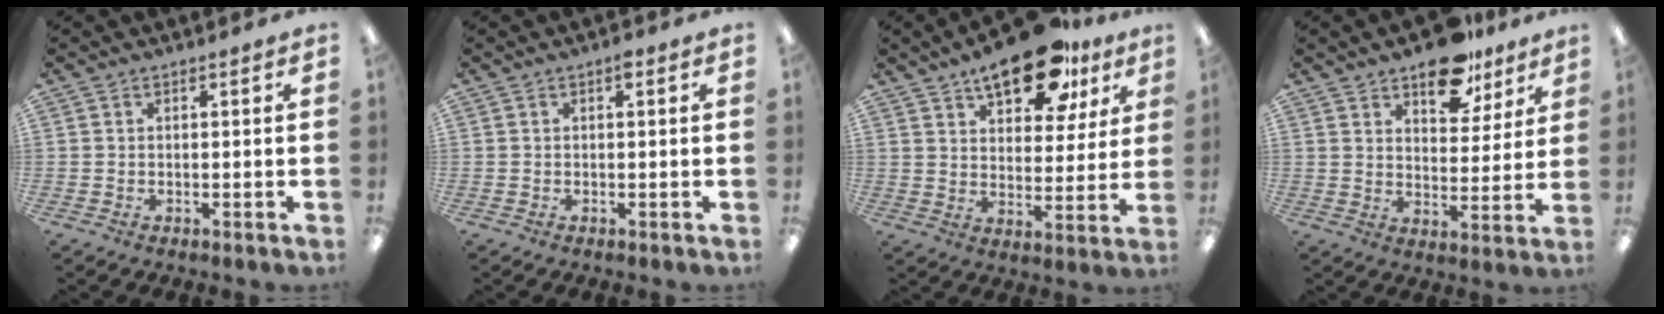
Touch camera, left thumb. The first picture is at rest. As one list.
[{"total": 1.6, "force": [0.6, 0.5, 1.3], "torque": [-0.021, 0.002, 0.007]}, {"total": 17.1, "force": [11.5, 7.3, 10.4], "torque": [-0.151, -0.050, 0.191]}, {"total": 12.2, "force": [9.1, 6.1, 5.4], "torque": [-0.063, -0.051, 0.159]}]